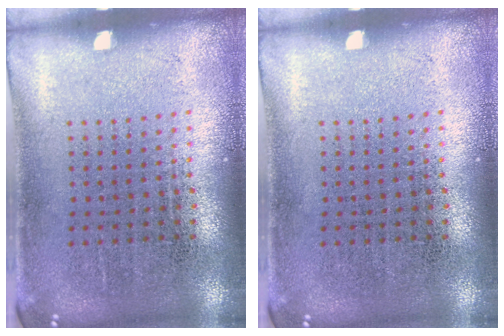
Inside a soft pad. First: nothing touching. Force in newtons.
{"total": 0.0}